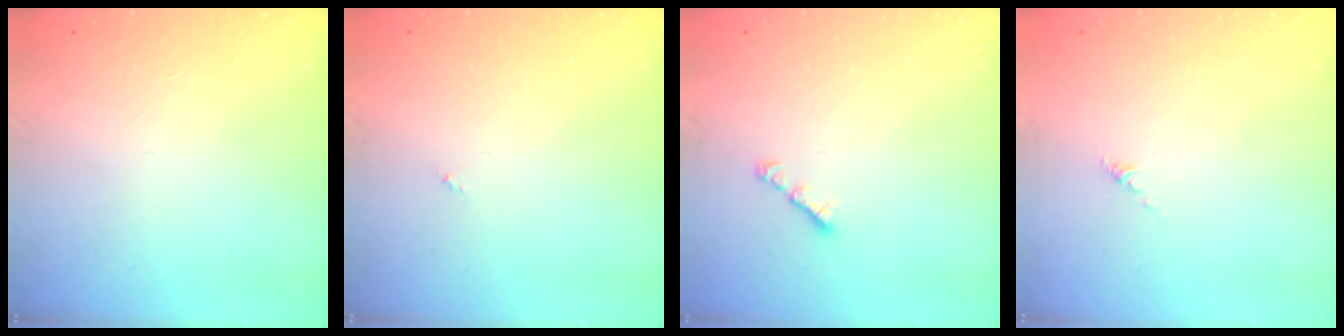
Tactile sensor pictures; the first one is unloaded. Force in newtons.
{"total": 0.0}
{"total": 1.9, "press": 1.8, "slide": 0.6}
{"total": 0.0}